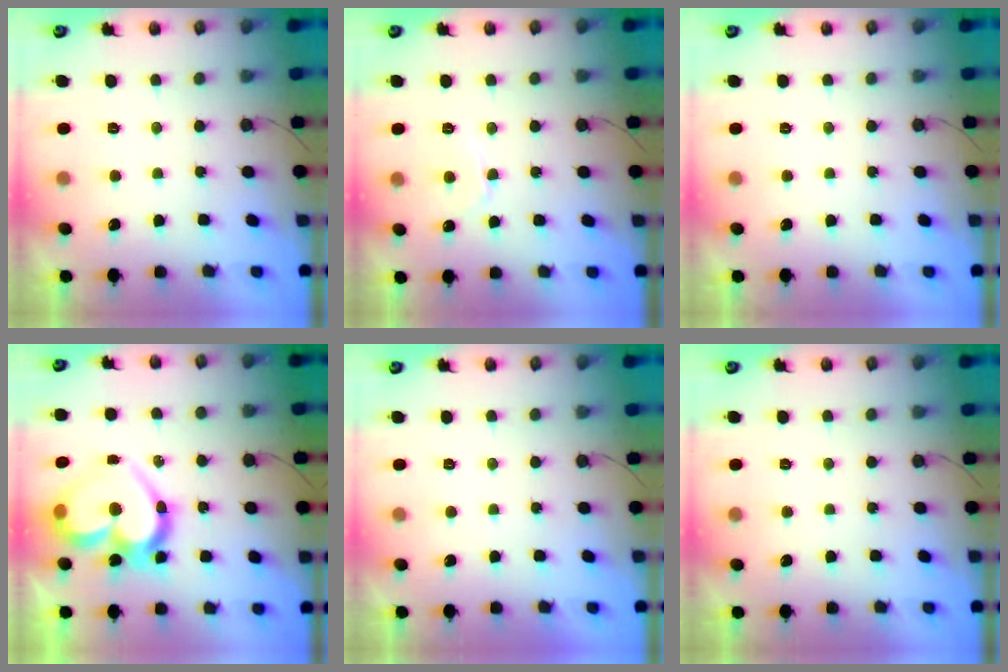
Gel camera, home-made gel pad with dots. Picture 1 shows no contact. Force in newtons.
{"total": 4.6, "press": 4.6, "slide": 0.5}
{"total": 0.0}
{"total": 18.1, "press": 18.0, "slide": 1.6}
{"total": 1.7, "press": 1.7, "slide": 0.0}
{"total": 0.0}